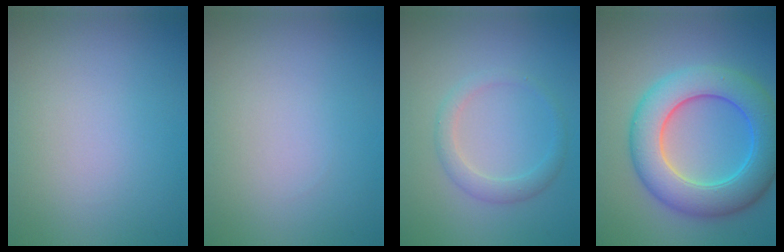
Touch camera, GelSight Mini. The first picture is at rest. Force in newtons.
{"total": 0.0}
{"total": 2.2, "press": 2.2, "slide": 0.1}
{"total": 9.0, "press": 9.0, "slide": 0.2}